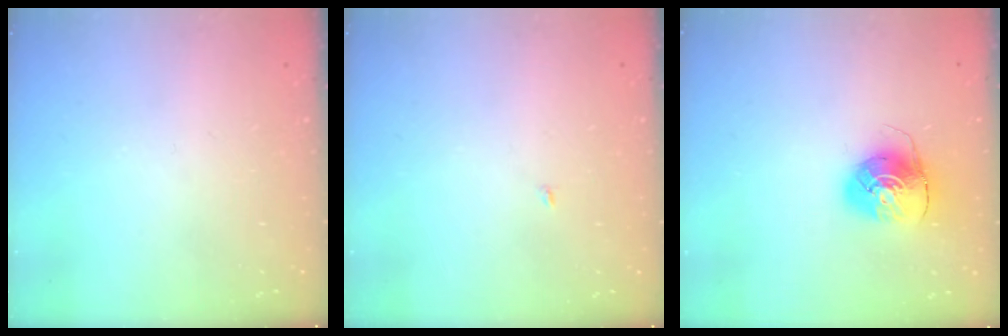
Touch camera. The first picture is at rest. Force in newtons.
{"total": 1.9, "press": 1.9, "slide": 0.2}
{"total": 10.3, "press": 10.3, "slide": 0.4}